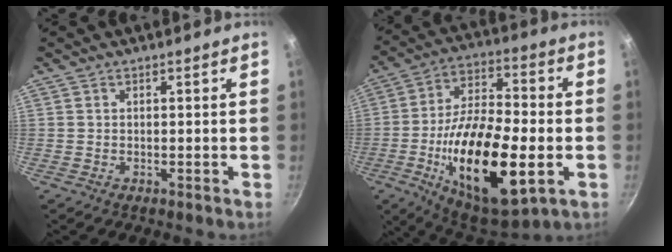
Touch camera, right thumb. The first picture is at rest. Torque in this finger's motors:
{"motor_torque": [0.19, 1.46, 1.96, -0.81, 0.70]}